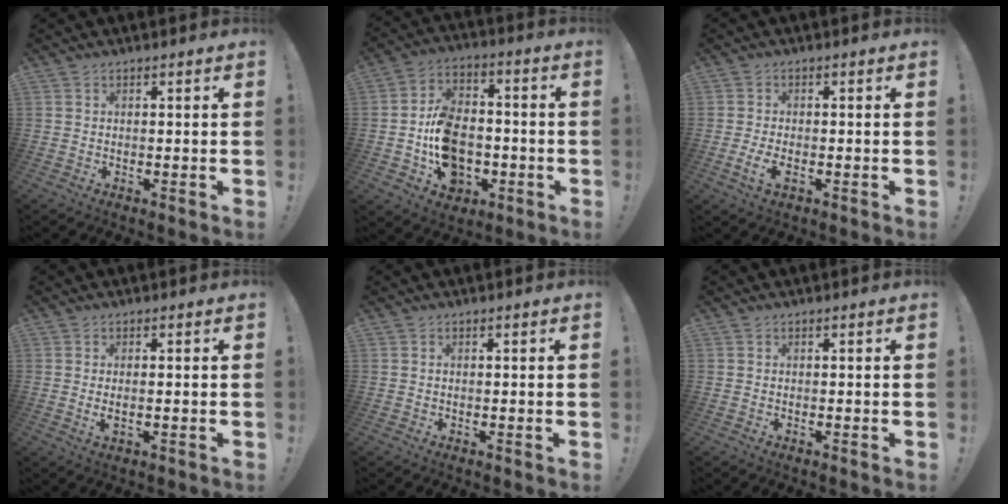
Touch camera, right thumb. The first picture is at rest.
{"total": 15.1, "force": [-4.0, 11.8, 8.4], "torque": [-0.133, 0.034, -0.061]}
{"total": 3.9, "force": [-1.4, 1.6, 3.2], "torque": [-0.063, -0.009, -0.029]}
{"total": 2.3, "force": [-0.2, 0.2, 2.2], "torque": [-0.036, -0.003, -0.004]}
{"total": 0.0}
{"total": 0.0}